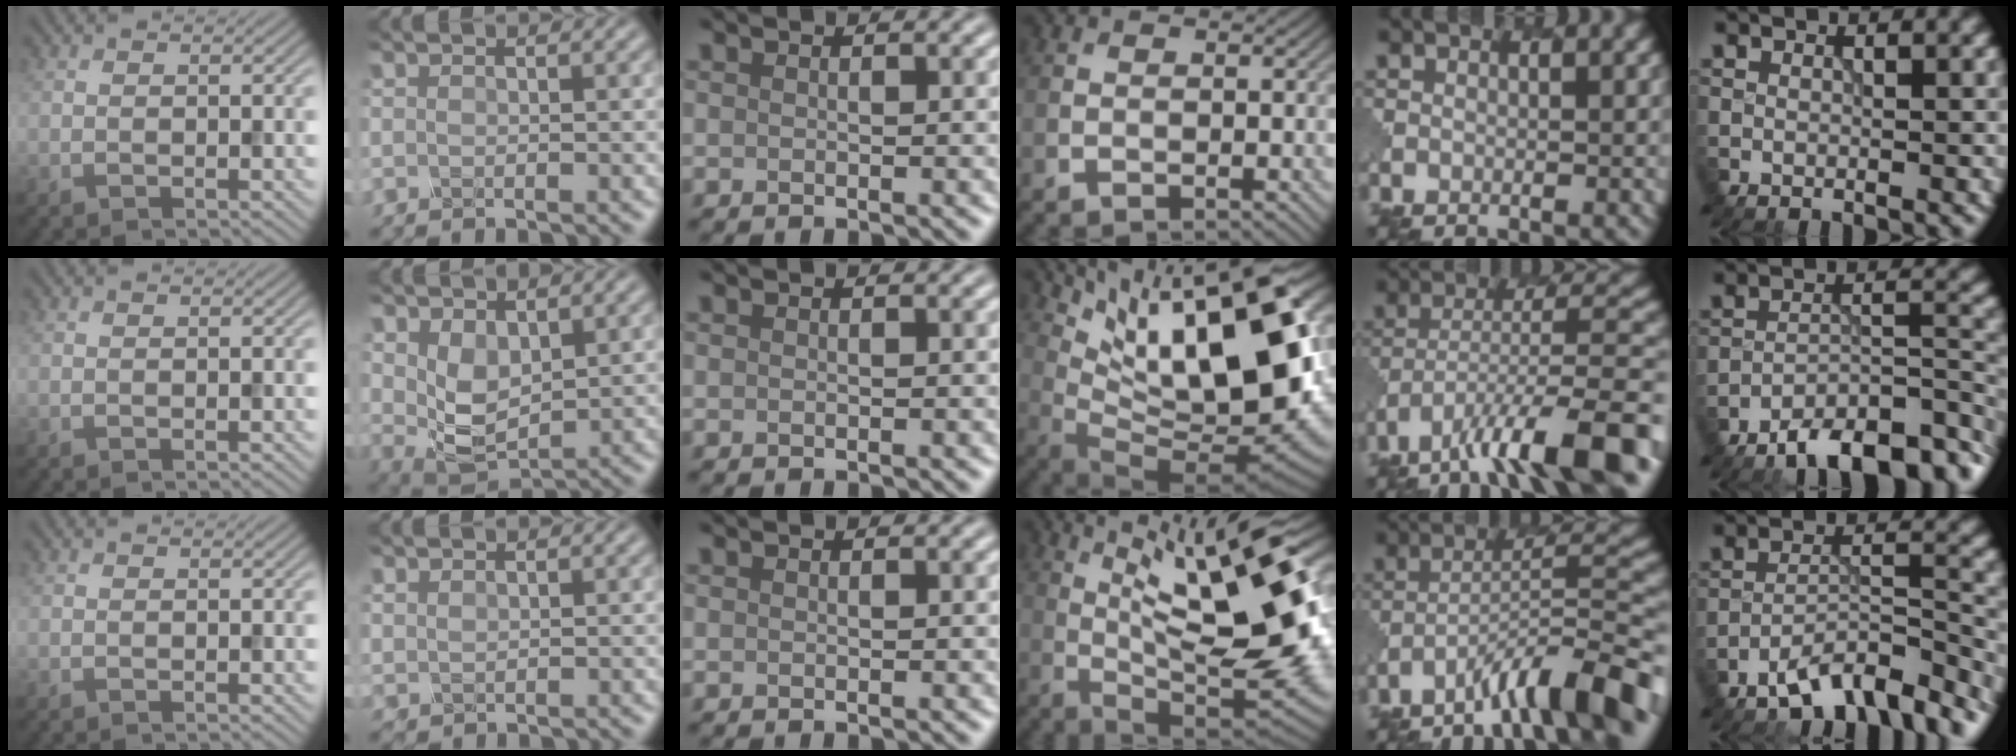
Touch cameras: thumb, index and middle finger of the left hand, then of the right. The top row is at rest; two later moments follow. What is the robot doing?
{"motion": "twist", "object": "rubiks cube"}